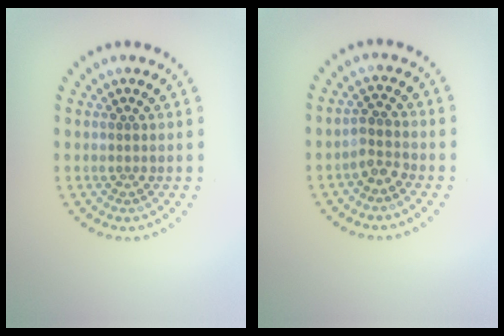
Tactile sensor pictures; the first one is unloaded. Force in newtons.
{"total": 1.8, "press": 1.4, "slide": 1.1}